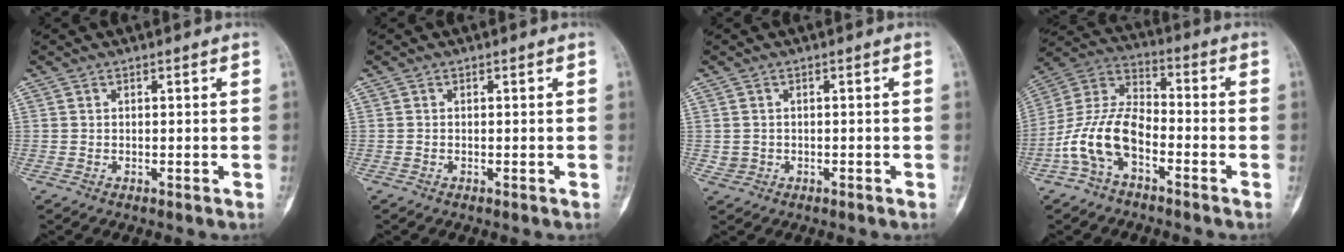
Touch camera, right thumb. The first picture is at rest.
{"total": 0.0}
{"total": 1.5, "force": [-0.3, 1.5, 0.3], "torque": [-0.002, 0.005, -0.001]}
{"total": 12.7, "force": [-5.2, 6.9, 9.3], "torque": [-0.189, 0.052, -0.108]}